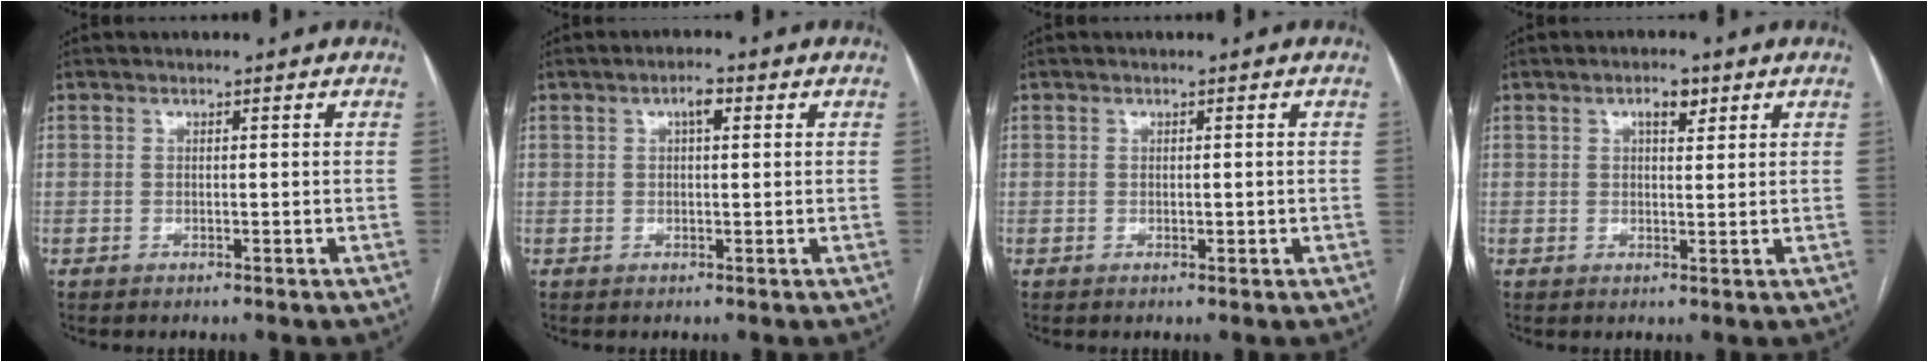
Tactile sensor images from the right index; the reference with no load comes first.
{"total": 2.2, "force": [0.8, 0.8, 1.9], "torque": [-0.034, 0.008, 0.013]}
{"total": 0.9, "force": [-0.1, 0.5, 0.8], "torque": [-0.012, 0.000, 0.002]}
{"total": 2.9, "force": [1.6, 1.2, 2.1], "torque": [-0.035, 0.004, 0.026]}